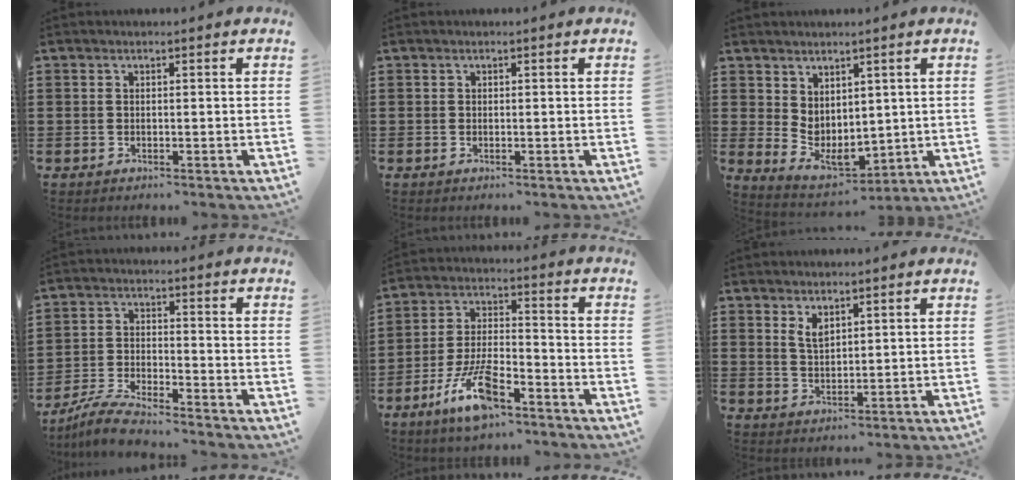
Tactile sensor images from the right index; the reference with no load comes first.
{"total": 0.0}
{"total": 4.9, "force": [2.6, 3.4, 2.4], "torque": [-0.047, -0.014, 0.053]}
{"total": 5.6, "force": [-5.4, 0.1, 1.6], "torque": [-0.041, -0.005, -0.106]}
{"total": 10.2, "force": [-6.2, 3.2, 7.4], "torque": [-0.160, 0.005, -0.118]}
{"total": 2.8, "force": [1.9, 1.3, 1.6], "torque": [-0.035, 0.003, 0.034]}